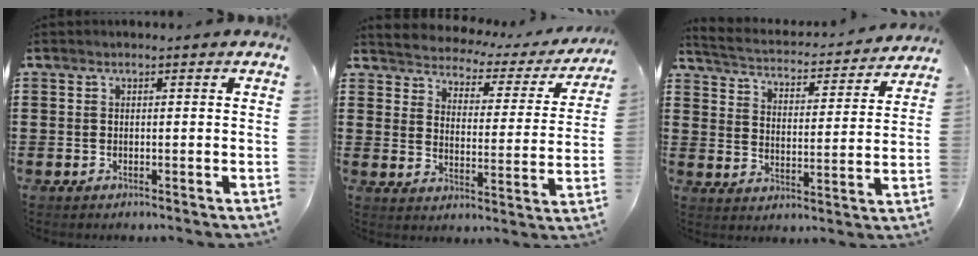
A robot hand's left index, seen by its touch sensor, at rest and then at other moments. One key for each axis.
{"total": 2.3, "fx": 2.2, "fy": 0.5, "fz": -0.2, "tx": -0.017, "ty": -0.028, "tz": 0.026}
{"total": 2.8, "fx": 2.7, "fy": 0.2, "fz": 0.3, "tx": -0.029, "ty": -0.029, "tz": 0.037}